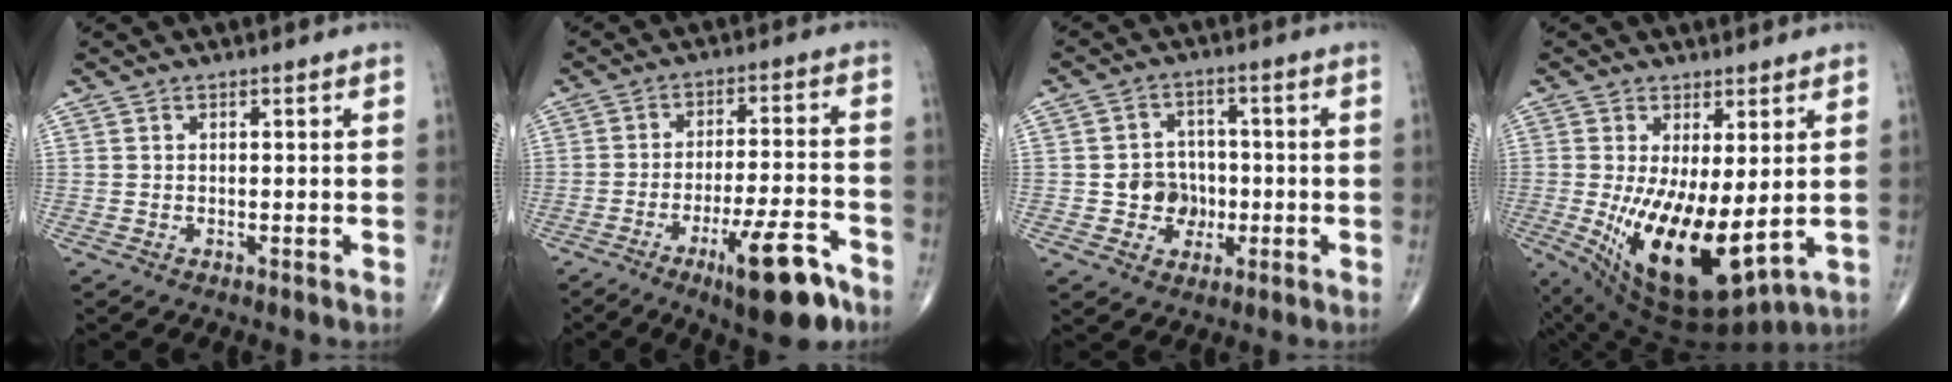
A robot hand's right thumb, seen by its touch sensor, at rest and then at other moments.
{"total": 13.7, "force": [-7.8, 3.4, 10.7], "torque": [-0.160, 0.043, -0.116]}
{"total": 7.0, "force": [-1.3, 6.2, 2.8], "torque": [-0.006, 0.016, -0.022]}
{"total": 16.7, "force": [-1.6, 7.0, 15.1], "torque": [-0.260, -0.035, 0.001]}